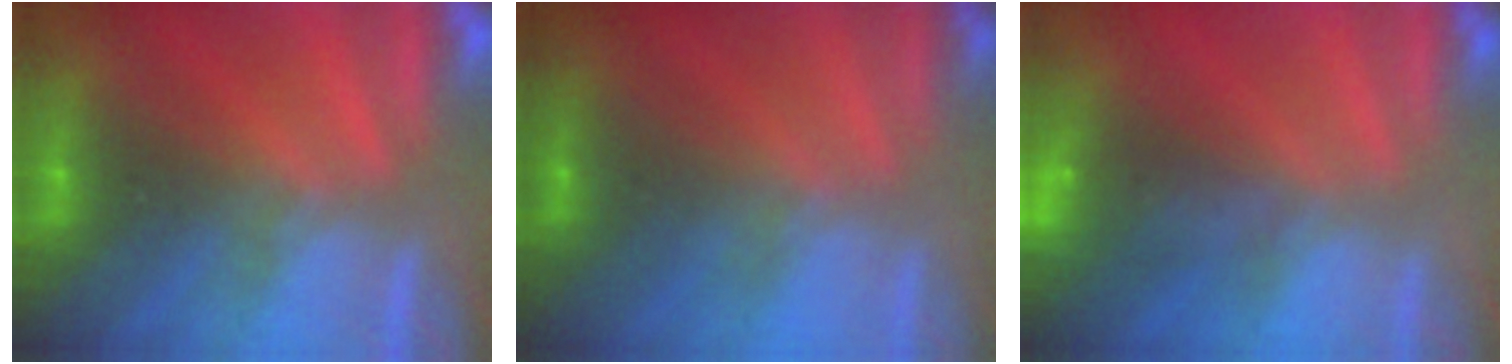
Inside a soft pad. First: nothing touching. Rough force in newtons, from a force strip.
{"total": 1.5}
{"total": 7.2}